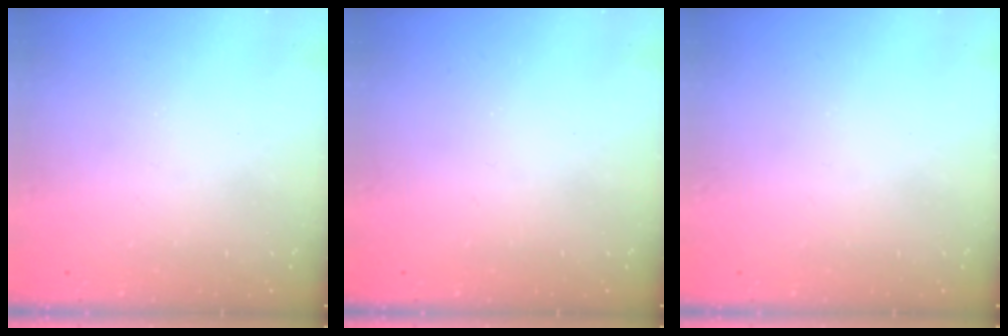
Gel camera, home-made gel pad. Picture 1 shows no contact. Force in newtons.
{"total": 0.0}
{"total": 0.0}